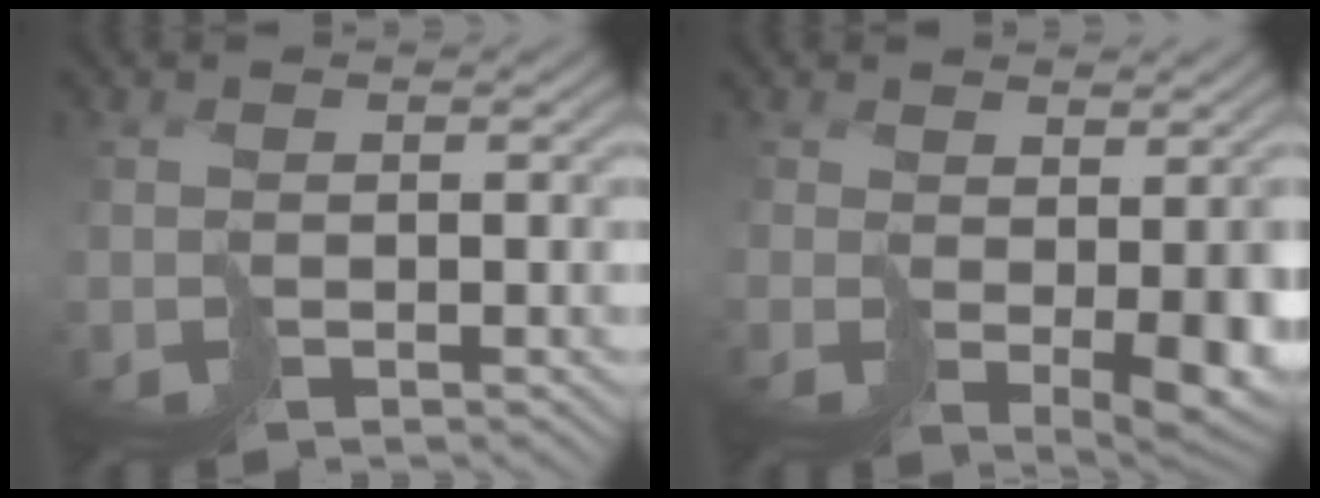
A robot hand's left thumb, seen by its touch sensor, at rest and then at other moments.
{"total": 4.5, "force": [0.0, 2.4, 3.8], "torque": [-0.063, -0.028, 0.025]}